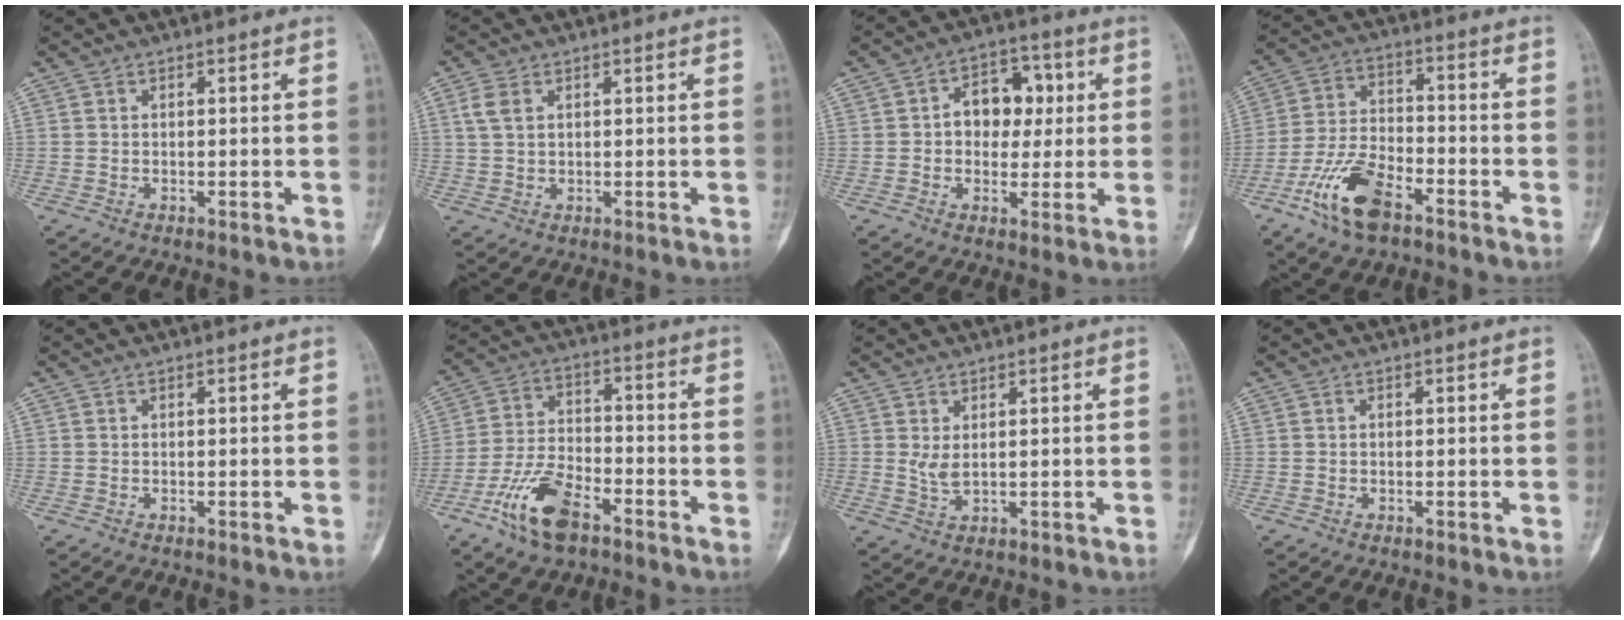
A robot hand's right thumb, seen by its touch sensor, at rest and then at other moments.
{"total": 3.4, "force": [1.3, 2.1, 2.4], "torque": [-0.056, 0.004, 0.030]}
{"total": 9.6, "force": [1.2, 7.1, 6.4], "torque": [-0.047, 0.017, 0.013]}
{"total": 12.0, "force": [-6.8, 5.4, 8.2], "torque": [-0.167, 0.032, -0.132]}
{"total": 0.0}
{"total": 11.4, "force": [-6.6, 5.1, 7.8], "torque": [-0.158, 0.030, -0.127]}
{"total": 2.5, "force": [0.7, 0.9, 2.2], "torque": [-0.043, -0.008, 0.020]}
{"total": 0.0}